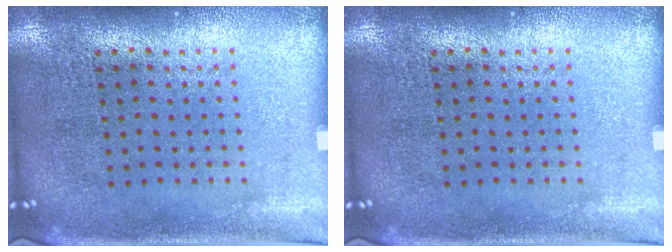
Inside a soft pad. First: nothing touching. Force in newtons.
{"total": 0.0}